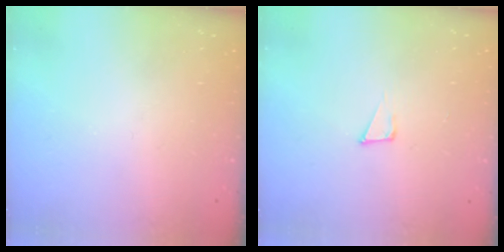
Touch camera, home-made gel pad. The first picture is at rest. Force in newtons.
{"total": 5.0, "press": 4.9, "slide": 0.8}